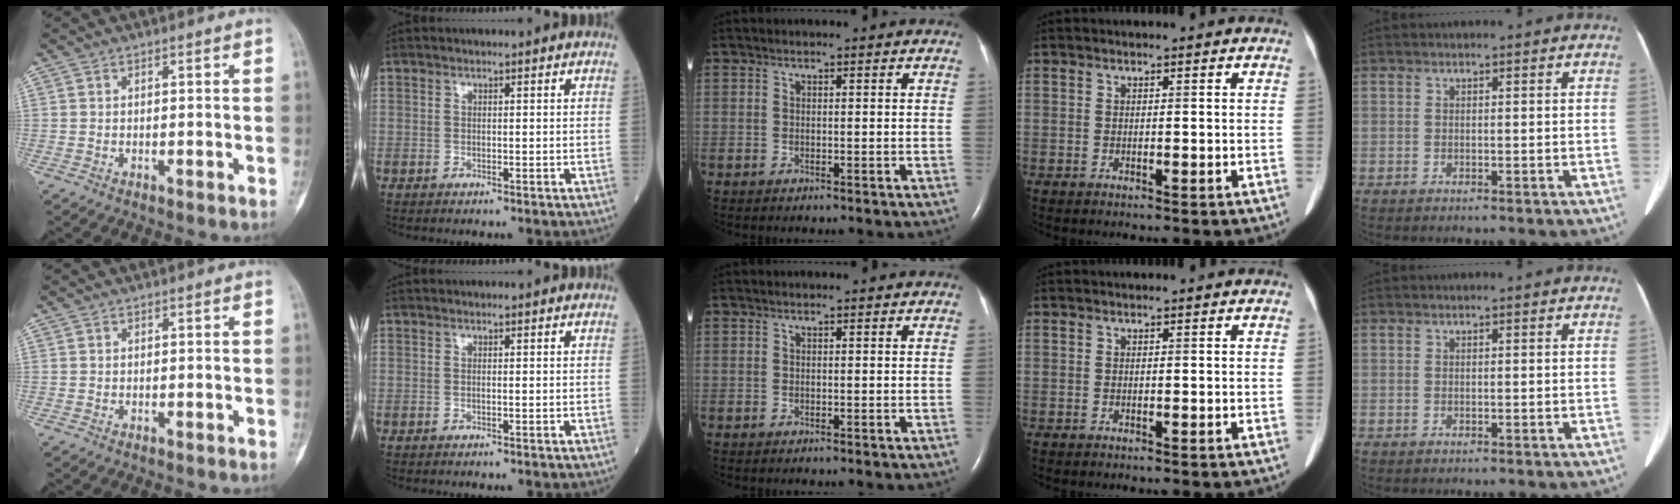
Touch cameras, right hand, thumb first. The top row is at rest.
{}